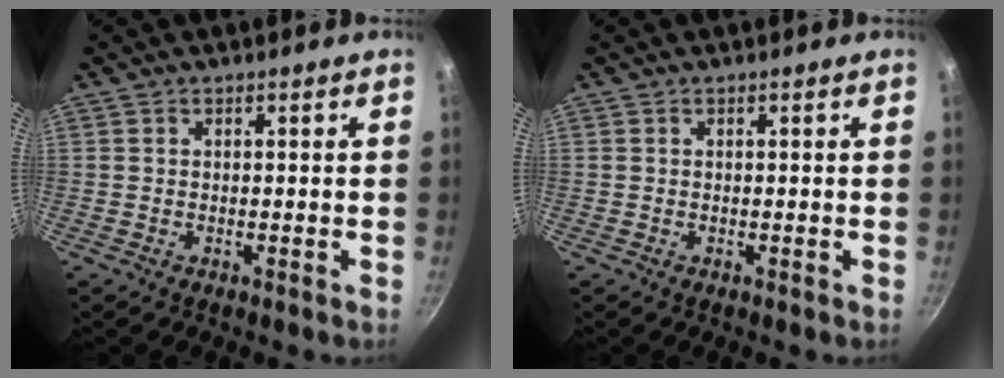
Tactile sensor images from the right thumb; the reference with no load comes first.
{"total": 0.0}